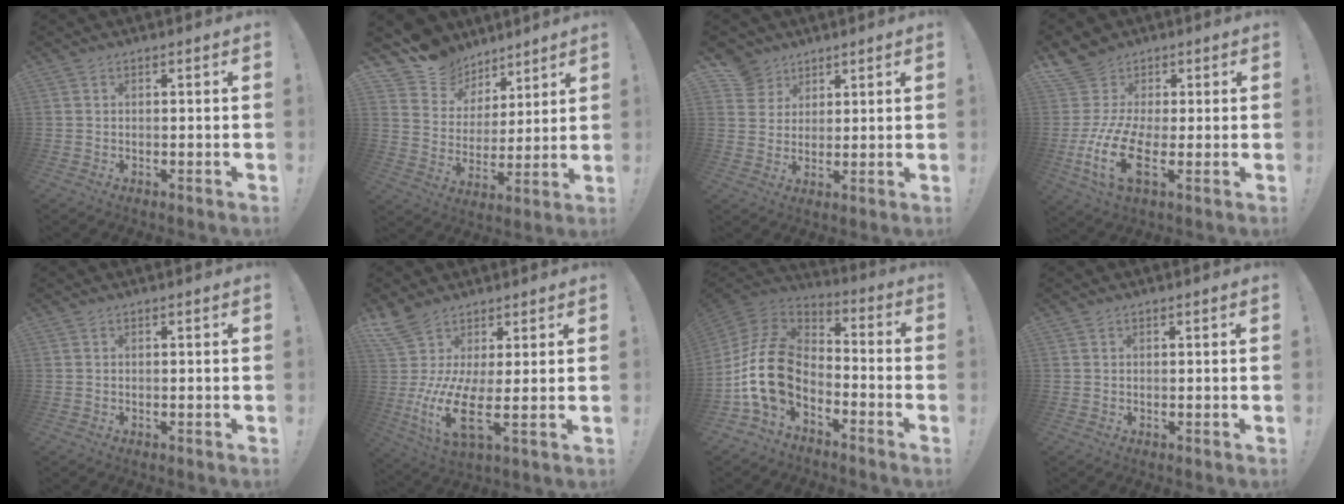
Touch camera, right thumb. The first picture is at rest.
{"total": 10.7, "force": [7.6, 7.5, 1.0], "torque": [-0.018, -0.064, 0.146]}
{"total": 7.5, "force": [4.8, 5.8, 0.6], "torque": [0.000, -0.038, 0.095]}
{"total": 15.2, "force": [-1.0, 10.0, 11.4], "torque": [-0.232, -0.016, -0.015]}
{"total": 0.0}
{"total": 13.3, "force": [3.6, 3.8, 12.2], "torque": [-0.275, -0.053, 0.062]}
{"total": 17.6, "force": [-4.9, 11.6, 12.3], "torque": [-0.243, 0.030, -0.078]}
{"total": 0.0}